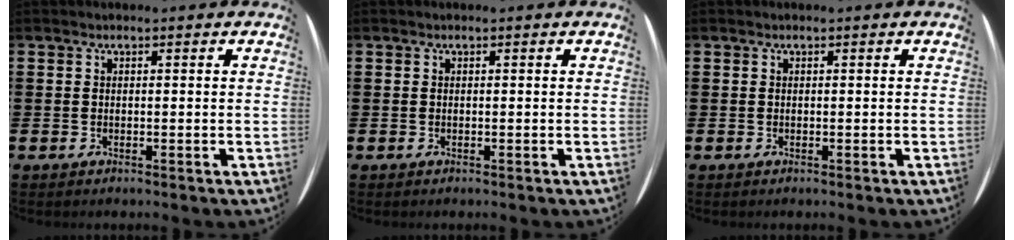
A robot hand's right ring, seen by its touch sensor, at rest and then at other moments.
{"total": 0.0}
{"total": 0.0}